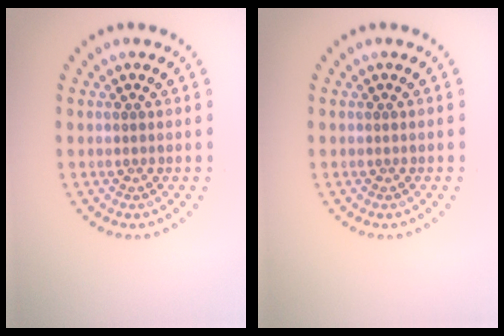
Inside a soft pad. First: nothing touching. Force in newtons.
{"total": 0.0}